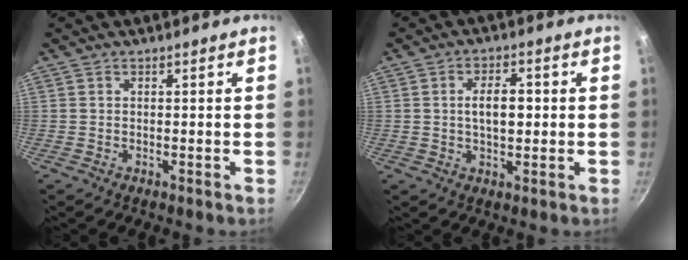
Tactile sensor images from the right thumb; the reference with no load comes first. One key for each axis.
{"total": 6.0, "fx": 0.3, "fy": 3.2, "fz": 5.1, "tx": -0.068, "ty": 0.009, "tz": 0.004}